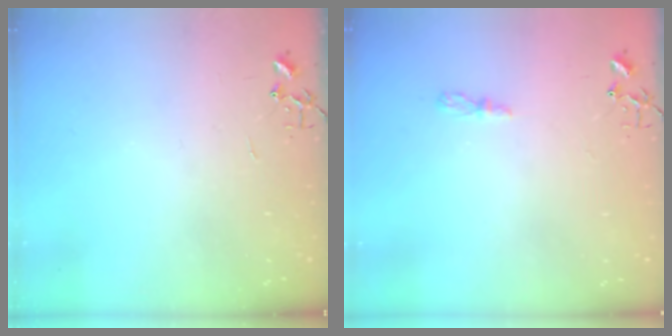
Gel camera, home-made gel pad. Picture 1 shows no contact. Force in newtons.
{"total": 4.0, "press": 4.0, "slide": 0.5}